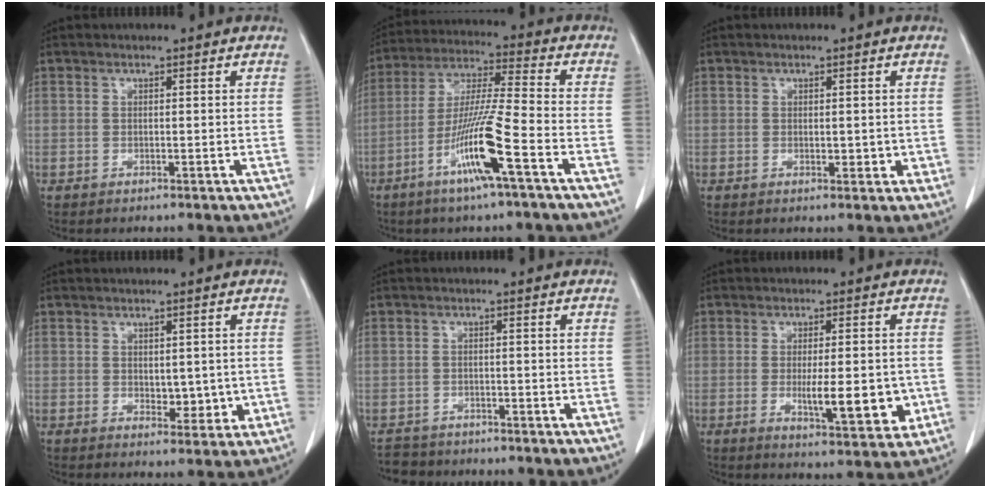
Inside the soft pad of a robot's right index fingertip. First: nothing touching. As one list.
[{"total": 12.4, "force": [-5.7, -0.6, 11.0], "torque": [-0.218, -0.010, -0.112]}, {"total": 1.7, "force": [0.0, 1.0, 1.4], "torque": [-0.018, -0.003, 0.004]}, {"total": 3.8, "force": [-0.1, 2.2, 3.1], "torque": [-0.033, -0.007, 0.008]}, {"total": 3.7, "force": [-3.3, 1.7, -0.6], "torque": [0.008, -0.001, -0.059]}, {"total": 8.9, "force": [-1.6, 2.3, 8.4], "torque": [-0.121, -0.013, -0.016]}]